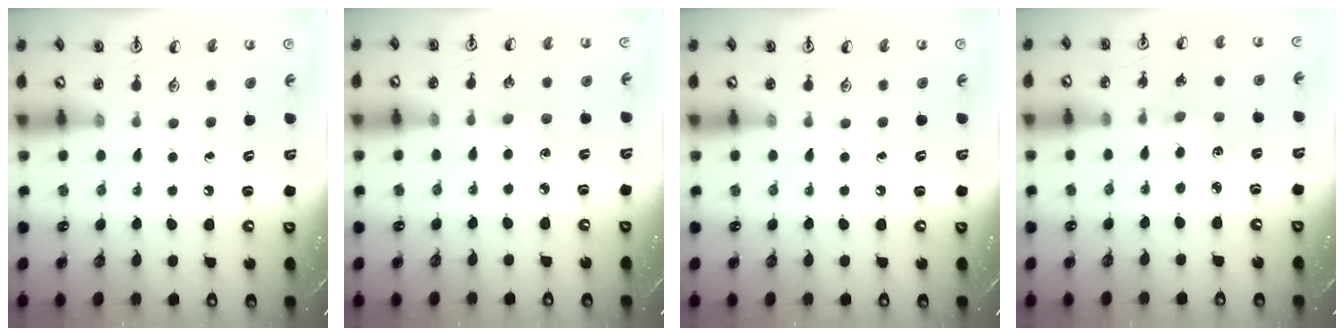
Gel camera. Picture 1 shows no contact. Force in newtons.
{"total": 2.9, "press": 2.9, "slide": 0.4}
{"total": 0.0}
{"total": 1.1, "press": 1.1, "slide": 0.2}